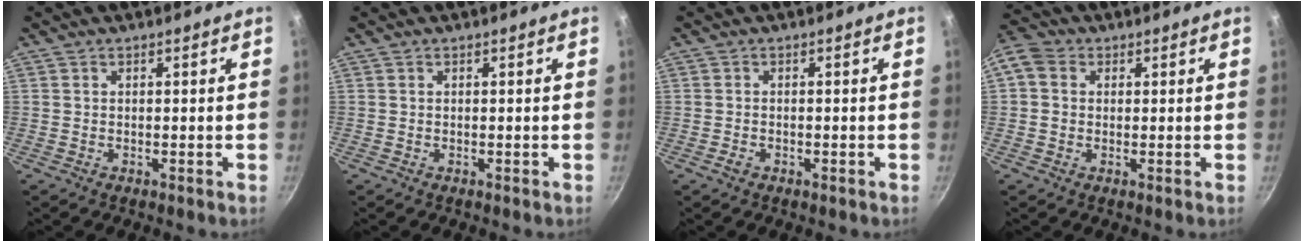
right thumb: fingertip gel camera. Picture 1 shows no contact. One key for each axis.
{"total": 0.0}
{"total": 1.2, "fx": -0.6, "fy": 0.7, "fz": 0.7, "tx": -0.017, "ty": 0.002, "tz": -0.014}
{"total": 7.5, "fx": 1.2, "fy": 6.3, "fz": 3.8, "tx": -0.078, "ty": 0.017, "tz": 0.008}